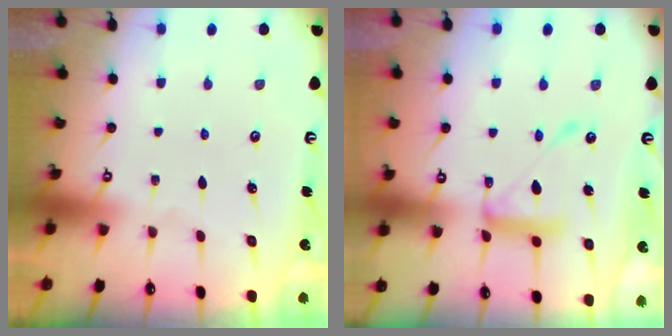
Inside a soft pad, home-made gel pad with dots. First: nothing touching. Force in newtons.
{"total": 15.9, "press": 15.8, "slide": 1.4}